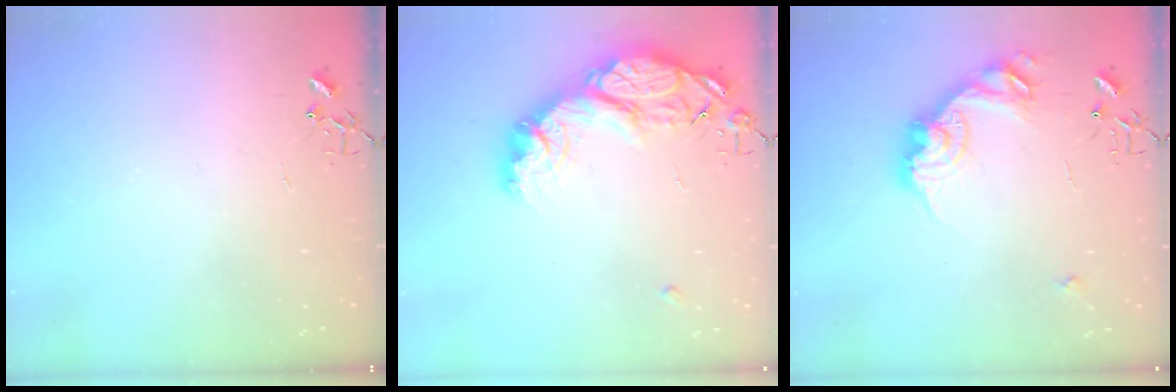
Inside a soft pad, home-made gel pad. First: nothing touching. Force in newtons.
{"total": 20.5, "press": 20.5, "slide": 1.5}
{"total": 16.0, "press": 16.0, "slide": 0.3}